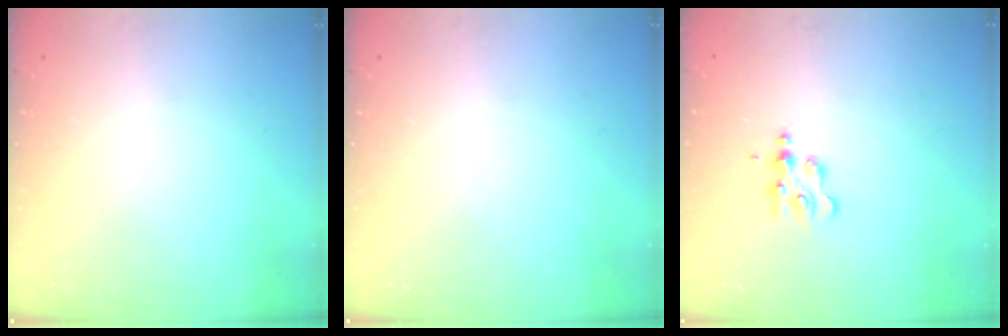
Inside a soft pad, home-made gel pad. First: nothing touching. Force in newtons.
{"total": 0.0}
{"total": 2.7, "press": 2.6, "slide": 0.4}